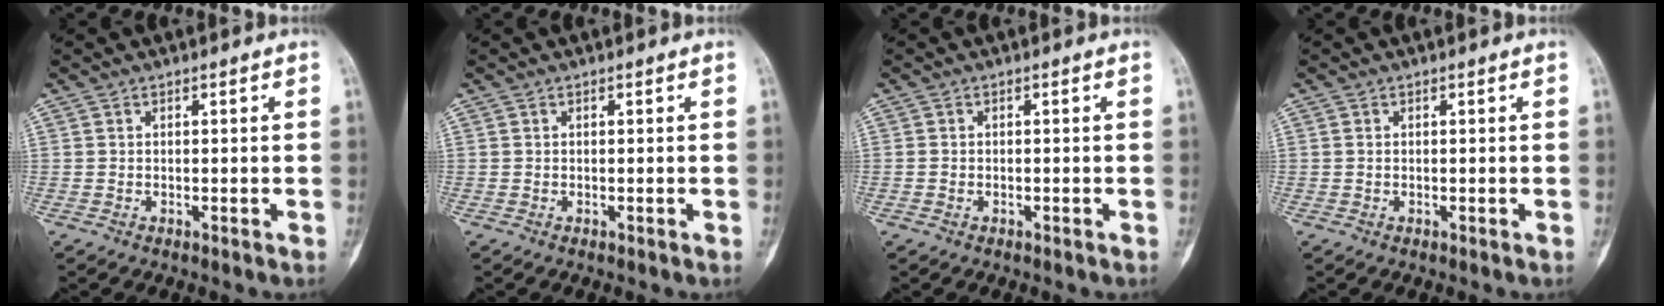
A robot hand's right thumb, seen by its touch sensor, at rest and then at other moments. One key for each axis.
{"total": 0.0}
{"total": 0.7, "fx": -0.4, "fy": 0.5, "fz": 0.2, "tx": -0.005, "ty": 0.005, "tz": -0.005}
{"total": 0.0}